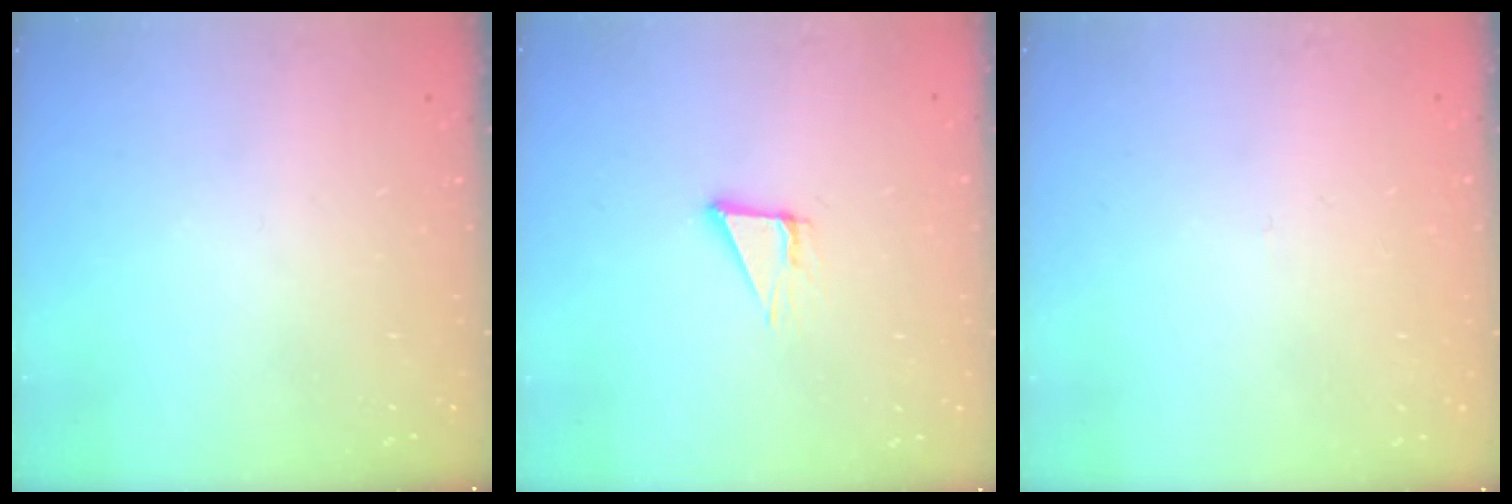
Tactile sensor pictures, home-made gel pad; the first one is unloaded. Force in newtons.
{"total": 3.8, "press": 3.7, "slide": 0.4}
{"total": 2.7, "press": 2.7, "slide": 0.3}